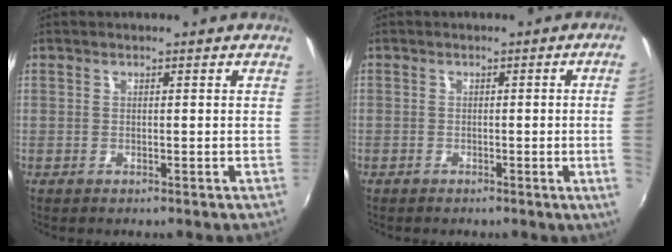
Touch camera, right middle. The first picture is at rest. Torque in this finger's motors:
{"motor_torque": [1.07, -1.07, -0.43, -0.21]}